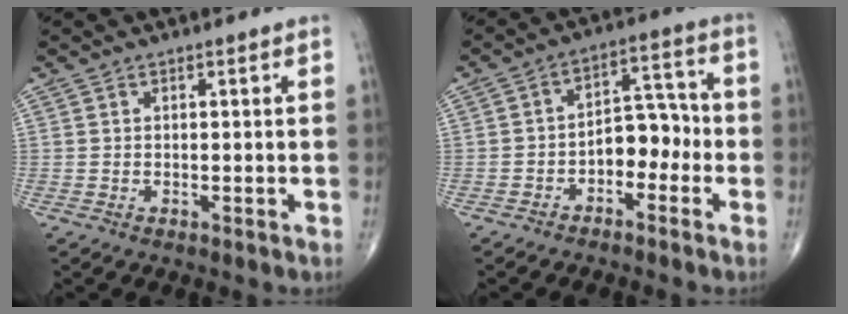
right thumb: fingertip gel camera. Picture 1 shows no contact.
{"total": 7.8, "force": [-2.8, 5.0, 5.3], "torque": [-0.049, 0.046, -0.053]}